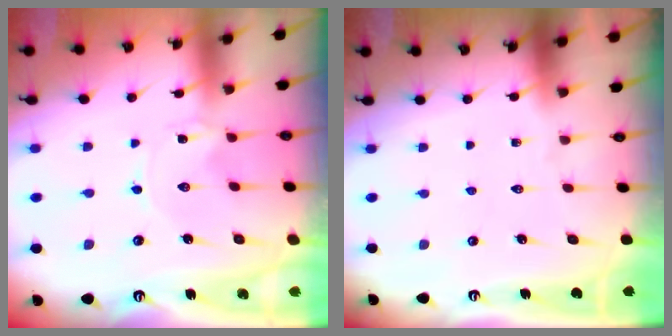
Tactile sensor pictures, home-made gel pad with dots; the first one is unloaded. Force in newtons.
{"total": 0.0}